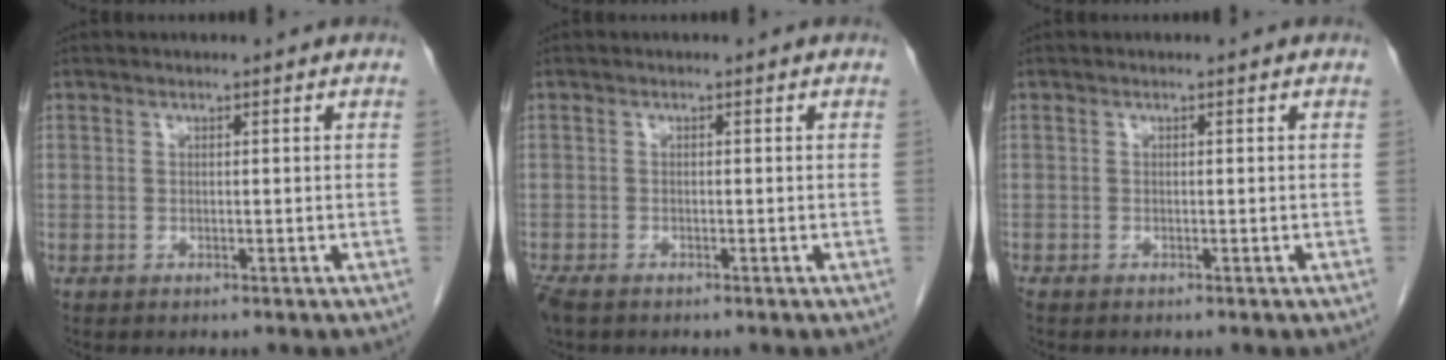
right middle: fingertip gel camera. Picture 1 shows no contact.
{"total": 3.1, "force": [-2.3, 1.3, 1.7], "torque": [-0.040, -0.010, -0.041]}
{"total": 0.0}